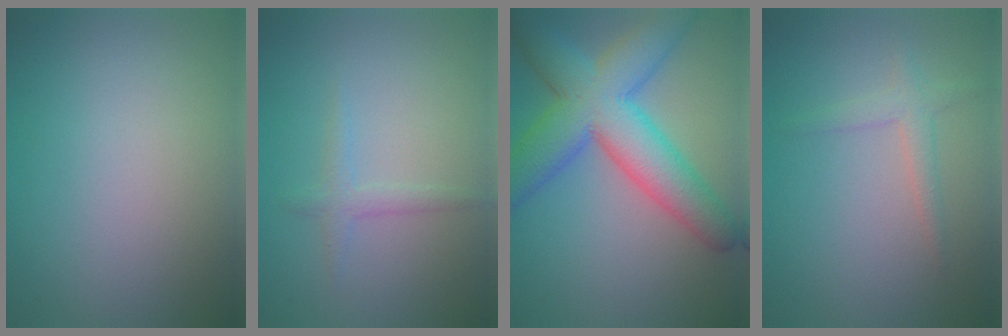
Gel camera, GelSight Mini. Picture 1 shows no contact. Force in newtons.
{"total": 1.4, "press": 1.4, "slide": 0.1}
{"total": 9.6, "press": 9.6, "slide": 0.4}
{"total": 1.8, "press": 1.8, "slide": 0.0}